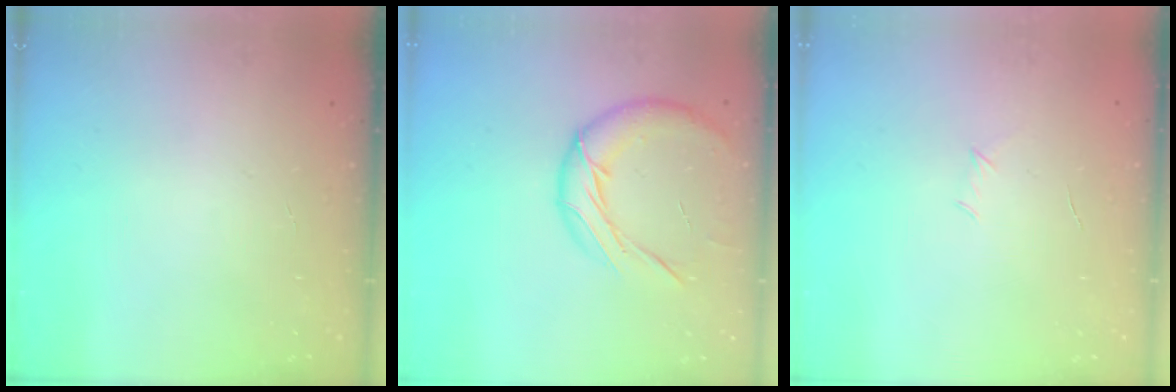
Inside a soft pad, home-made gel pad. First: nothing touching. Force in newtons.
{"total": 13.1, "press": 13.0, "slide": 1.8}
{"total": 3.0, "press": 2.9, "slide": 0.8}